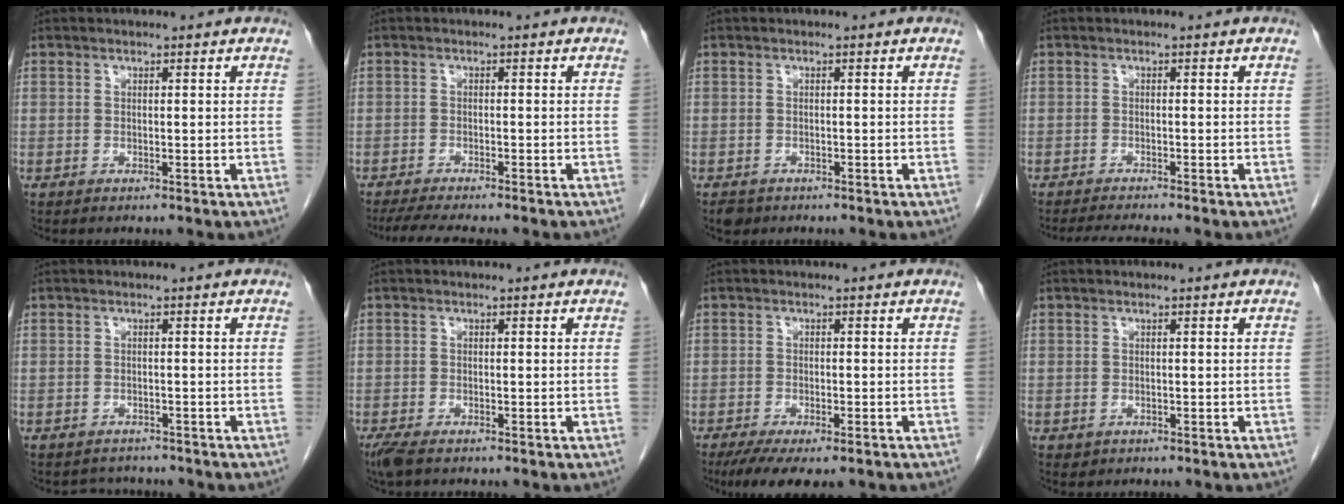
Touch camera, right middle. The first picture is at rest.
{"total": 7.6, "force": [-6.5, 0.8, 3.8], "torque": [-0.054, -0.012, -0.099]}
{"total": 1.8, "force": [-1.3, 1.1, 0.5], "torque": [-0.013, 0.001, -0.017]}
{"total": 3.7, "force": [-3.4, -0.7, 1.4], "torque": [-0.022, -0.015, -0.055]}
{"total": 2.7, "force": [-2.4, 1.1, -0.3], "torque": [0.002, 0.001, -0.037]}
{"total": 2.9, "force": [-2.1, 0.9, 1.8], "torque": [-0.043, -0.010, -0.037]}
{"total": 8.3, "force": [-6.0, 2.4, 5.1], "torque": [-0.072, -0.014, -0.091]}
{"total": 0.6, "force": [-0.2, 0.5, 0.1], "torque": [-0.004, 0.002, 0.003]}